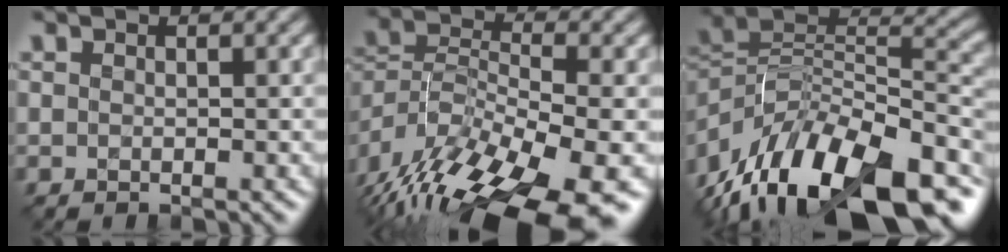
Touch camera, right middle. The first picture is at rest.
{"total": 13.9, "force": [-9.1, 4.3, 9.6], "torque": [-0.185, -0.001, -0.147]}
{"total": 17.0, "force": [-9.6, 7.7, 11.7], "torque": [-0.215, 0.005, -0.161]}